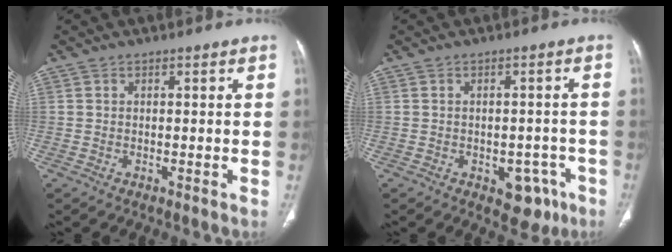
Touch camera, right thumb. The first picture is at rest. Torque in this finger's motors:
{"motor_torque": [1.99, -0.97, 0.74, -0.28, -0.01]}